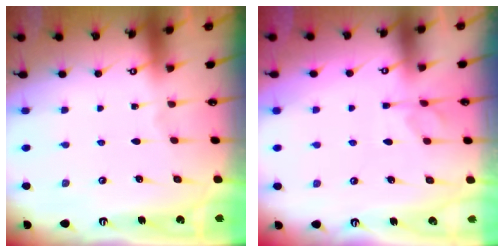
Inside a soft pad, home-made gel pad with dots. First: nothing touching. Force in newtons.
{"total": 2.3, "press": 1.9, "slide": 1.3}